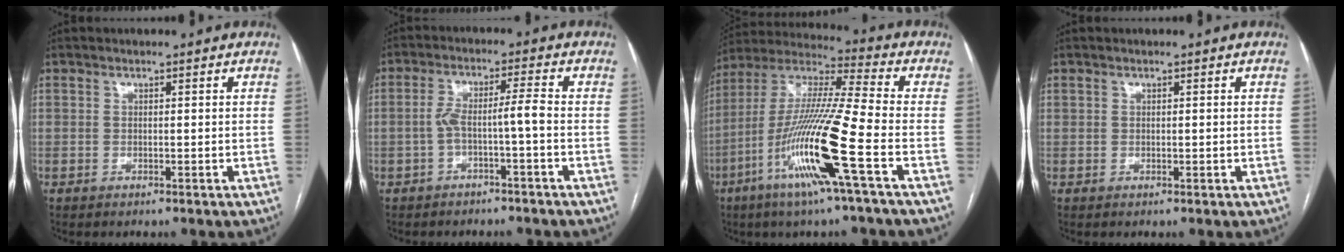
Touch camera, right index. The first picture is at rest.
{"total": 4.6, "force": [-1.7, -0.5, 4.2], "torque": [-0.084, 0.024, -0.027]}
{"total": 17.9, "force": [-7.0, -0.9, 16.5], "torque": [-0.340, -0.019, -0.141]}
{"total": 0.0}